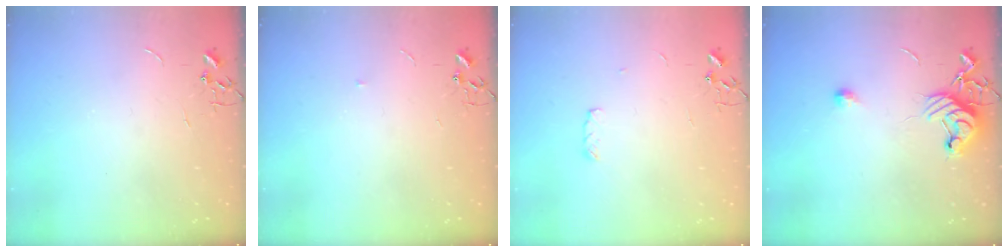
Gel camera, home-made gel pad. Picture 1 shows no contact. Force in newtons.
{"total": 3.2, "press": 3.1, "slide": 0.8}
{"total": 4.1, "press": 4.1, "slide": 0.6}
{"total": 10.5, "press": 10.4, "slide": 1.4}